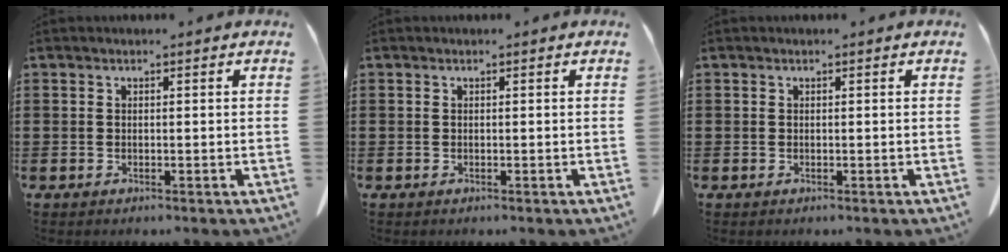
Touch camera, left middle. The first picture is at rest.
{"total": 0.0}
{"total": 0.0}